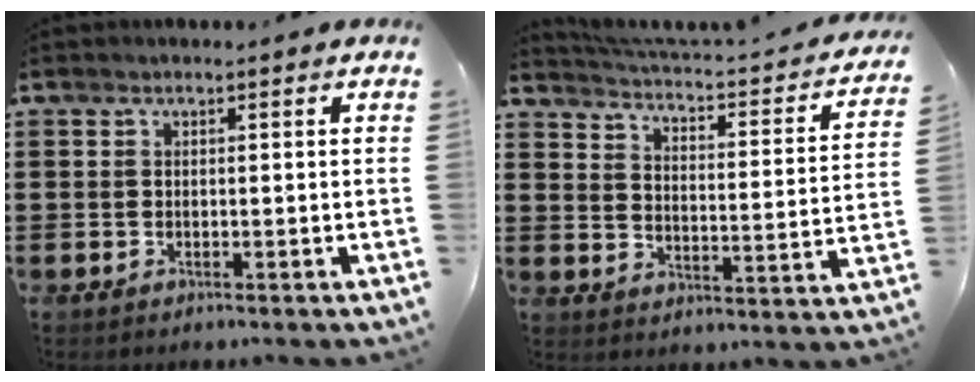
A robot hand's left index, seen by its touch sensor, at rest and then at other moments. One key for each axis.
{"total": 2.0, "fx": 1.8, "fy": -0.3, "fz": 0.8, "tx": -0.034, "ty": -0.028, "tz": 0.017}